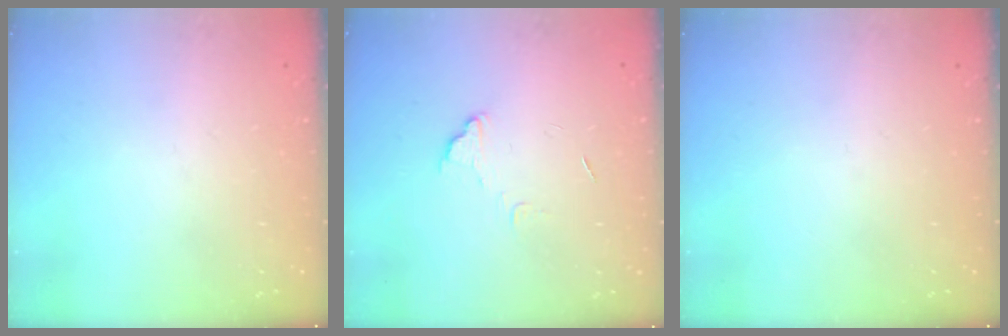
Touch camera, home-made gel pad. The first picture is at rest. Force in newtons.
{"total": 4.3, "press": 4.3, "slide": 0.3}
{"total": 0.0}